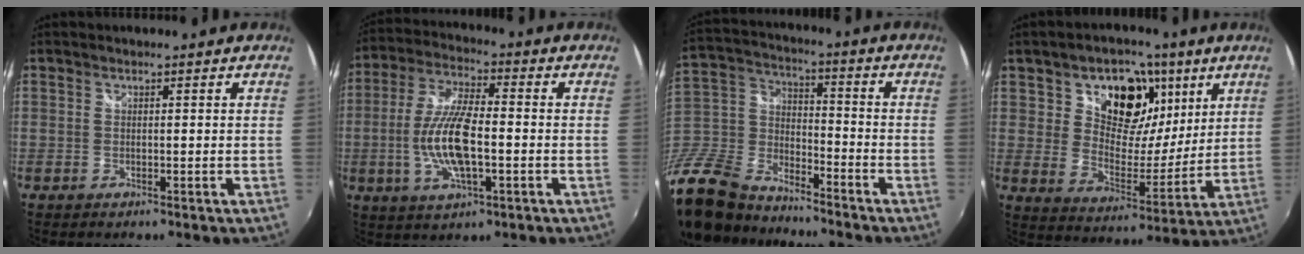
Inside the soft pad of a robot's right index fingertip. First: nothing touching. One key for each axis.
{"total": 12.0, "fx": -2.2, "fy": 3.9, "fz": 11.1, "tx": -0.228, "ty": 0.002, "tz": -0.041}
{"total": 22.6, "fx": -16.4, "fy": 12.0, "fz": 9.9, "tx": -0.275, "ty": 0.004, "tz": -0.297}
{"total": 15.4, "fx": 7.2, "fy": 10.9, "fz": 8.0, "tx": -0.141, "ty": 0.006, "tz": 0.122}